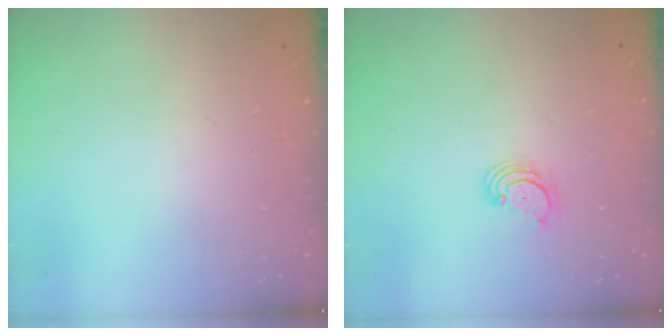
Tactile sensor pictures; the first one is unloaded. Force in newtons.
{"total": 2.9, "press": 2.9, "slide": 0.4}